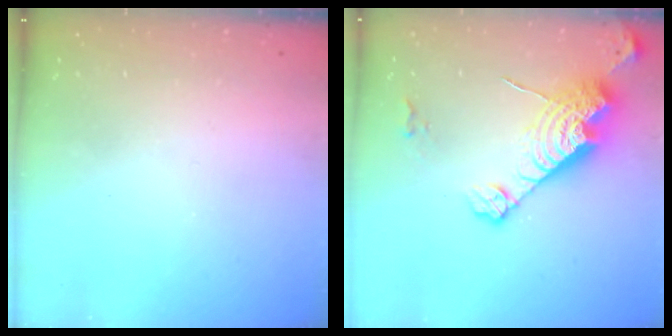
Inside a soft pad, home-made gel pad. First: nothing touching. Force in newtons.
{"total": 17.1, "press": 17.0, "slide": 1.7}